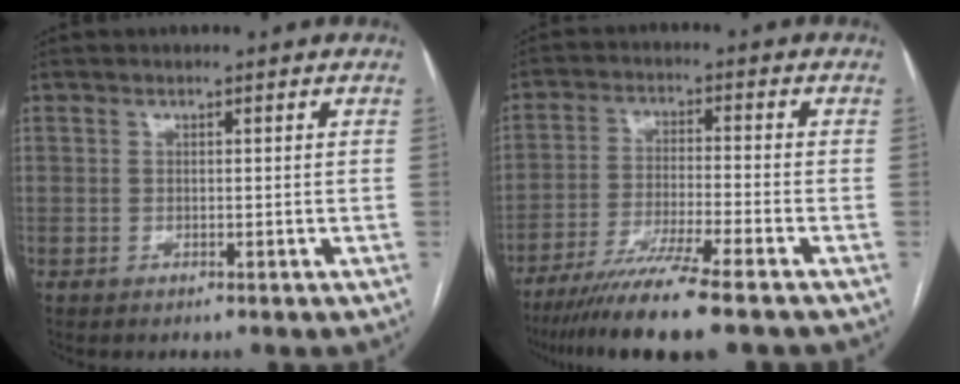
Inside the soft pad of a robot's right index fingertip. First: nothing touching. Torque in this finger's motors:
{"motor_torque": [1.08, -1.06, 0.51, 0.17]}